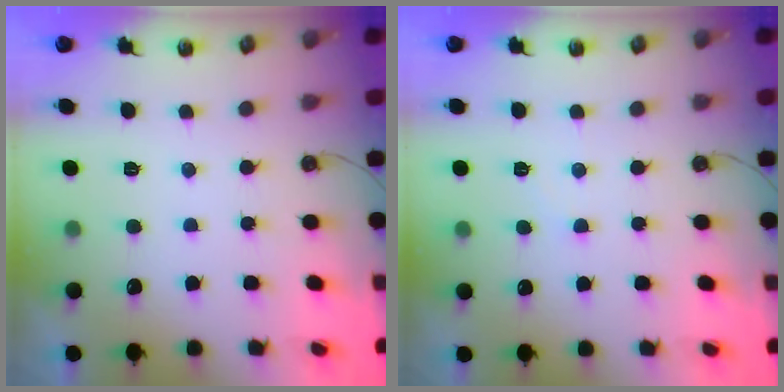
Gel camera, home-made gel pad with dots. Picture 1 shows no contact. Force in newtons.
{"total": 5.2, "press": 5.1, "slide": 1.0}